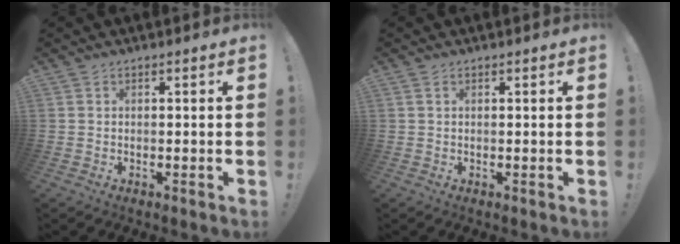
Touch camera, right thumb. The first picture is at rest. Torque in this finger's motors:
{"motor_torque": [-0.03, -0.26, 0.13, -0.09, 0.07]}